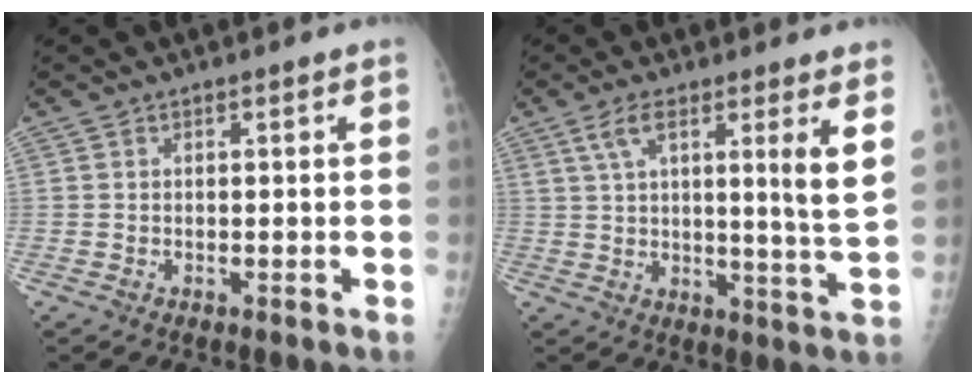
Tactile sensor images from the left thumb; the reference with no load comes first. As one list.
[{"total": 10.3, "force": [4.5, 0.4, 9.3], "torque": [-0.160, -0.034, 0.070]}]